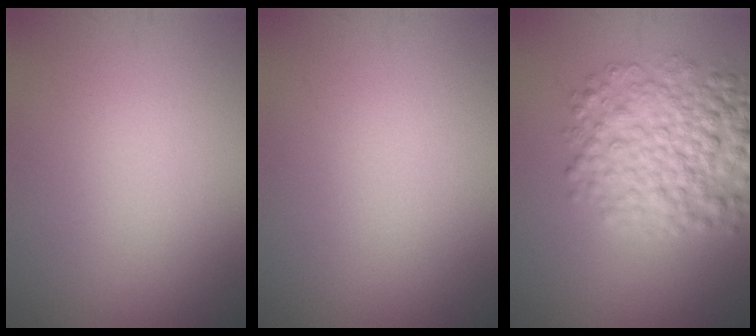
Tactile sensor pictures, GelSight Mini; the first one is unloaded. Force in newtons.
{"total": 0.0}
{"total": 6.5, "press": 6.5, "slide": 0.1}